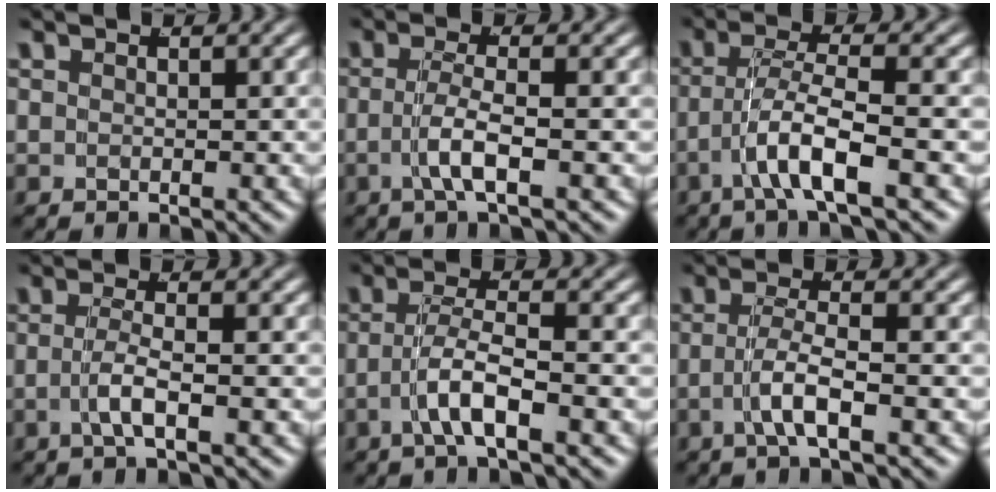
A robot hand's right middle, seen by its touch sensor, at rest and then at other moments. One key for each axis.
{"total": 2.7, "fx": -0.9, "fy": 0.3, "fz": 2.5, "tx": -0.042, "ty": -0.002, "tz": -0.016}
{"total": 4.1, "fx": -1.8, "fy": 0.9, "fz": 3.6, "tx": -0.061, "ty": 0.001, "tz": -0.032}
{"total": 2.0, "fx": -0.8, "fy": 0.0, "fz": 1.9, "tx": -0.031, "ty": -0.002, "tz": -0.016}
{"total": 3.5, "fx": -1.7, "fy": 0.9, "fz": 3.0, "tx": -0.048, "ty": 0.002, "tz": -0.033}
{"total": 2.9, "fx": -1.3, "fy": 0.4, "fz": 2.6, "tx": -0.043, "ty": -0.002, "tz": -0.024}